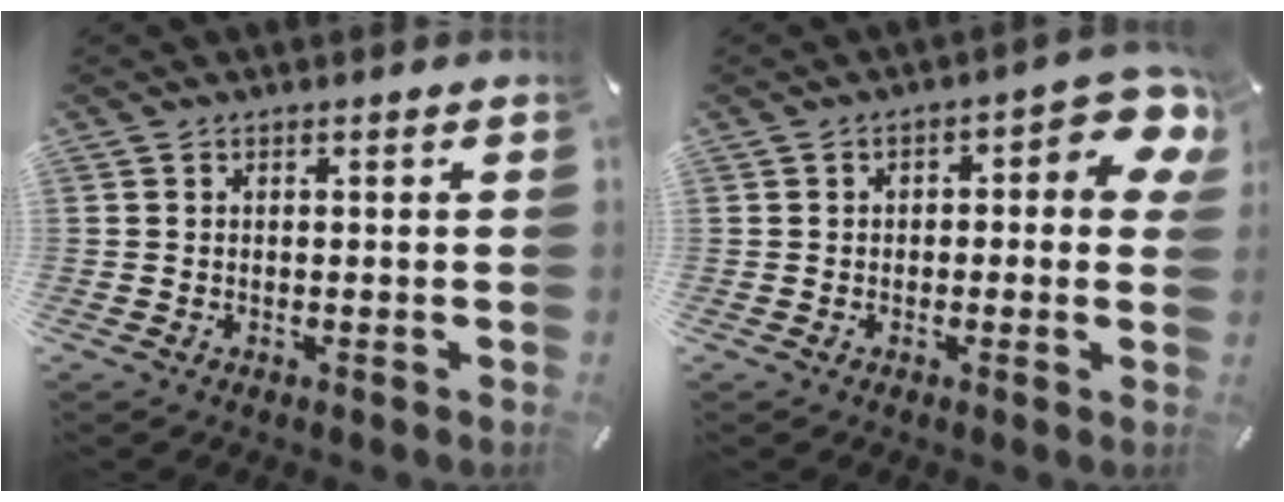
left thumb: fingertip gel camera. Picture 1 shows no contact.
{"total": 7.6, "force": [1.1, 3.7, 6.5], "torque": [-0.079, -0.003, 0.014]}